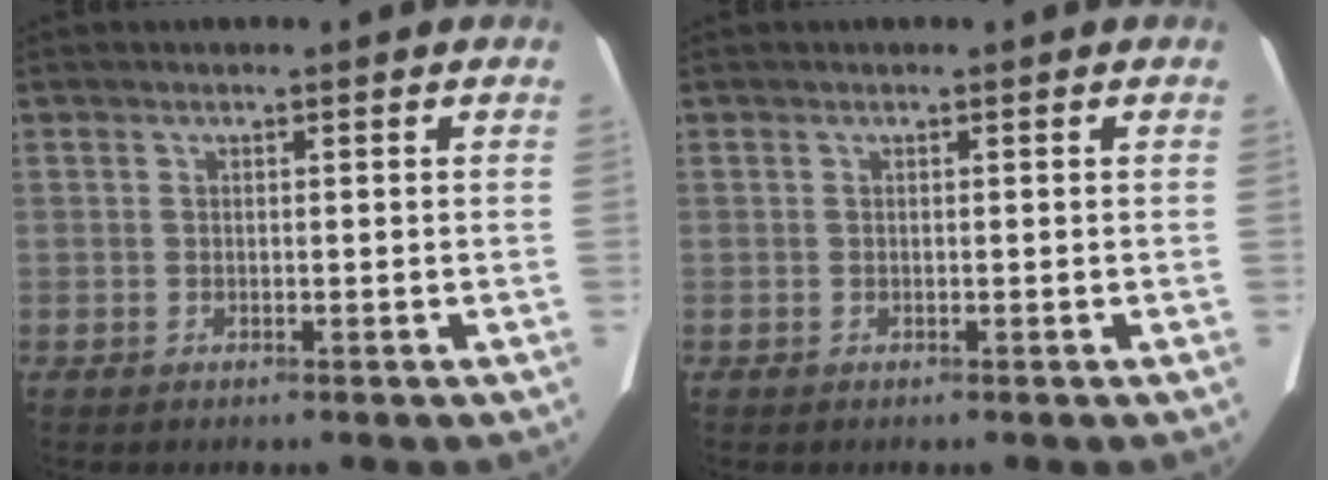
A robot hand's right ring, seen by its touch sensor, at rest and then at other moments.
{"total": 0.0}